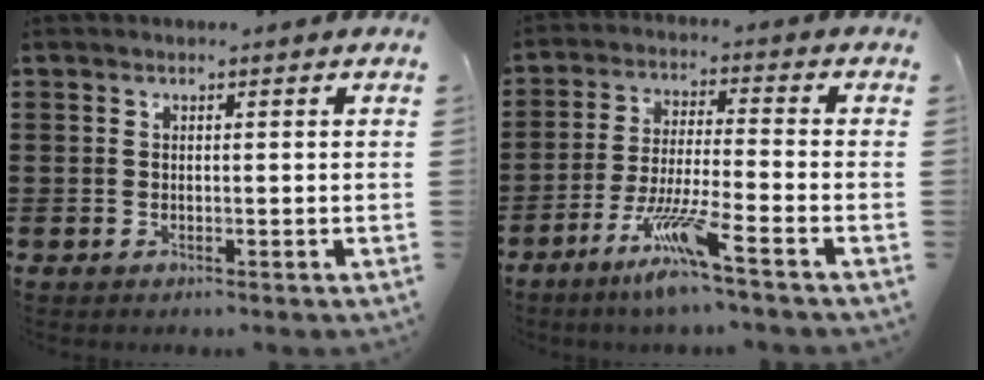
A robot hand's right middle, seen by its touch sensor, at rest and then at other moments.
{"total": 8.5, "force": [-5.9, 0.0, 6.1], "torque": [-0.123, -0.013, -0.114]}